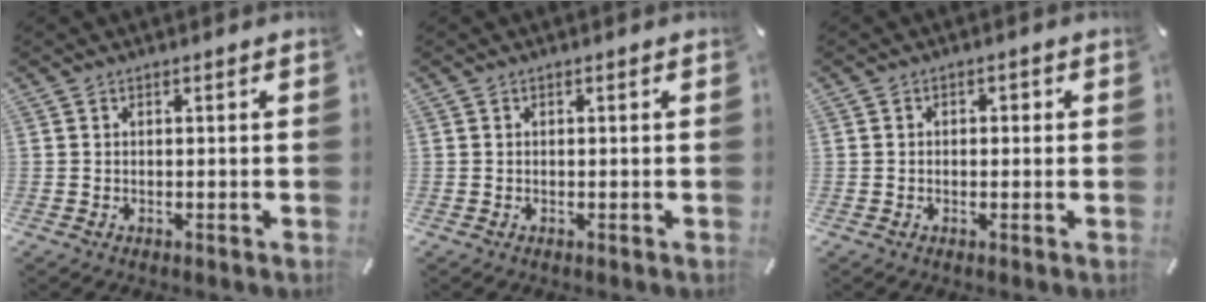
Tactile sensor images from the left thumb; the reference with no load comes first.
{"total": 0.0}
{"total": 1.4, "force": [-0.4, 1.1, 0.7], "torque": [-0.013, 0.006, -0.010]}